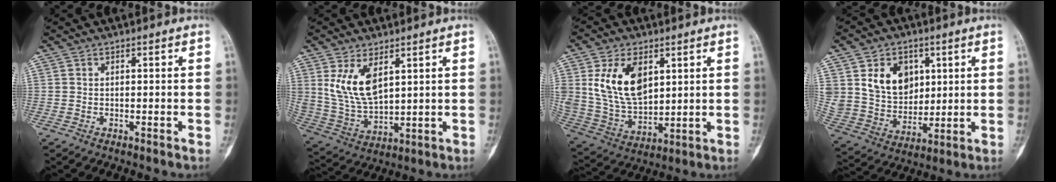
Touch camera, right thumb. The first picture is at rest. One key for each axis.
{"total": 11.0, "fx": 4.5, "fy": 5.7, "fz": 8.3, "tx": -0.153, "ty": -0.022, "tz": 0.107}
{"total": 15.0, "fx": 4.8, "fy": 9.1, "fz": 10.9, "tx": -0.191, "ty": -0.018, "tz": 0.109}
{"total": 14.4, "fx": 4.7, "fy": 11.0, "fz": 7.9, "tx": -0.103, "ty": -0.018, "tz": 0.103}